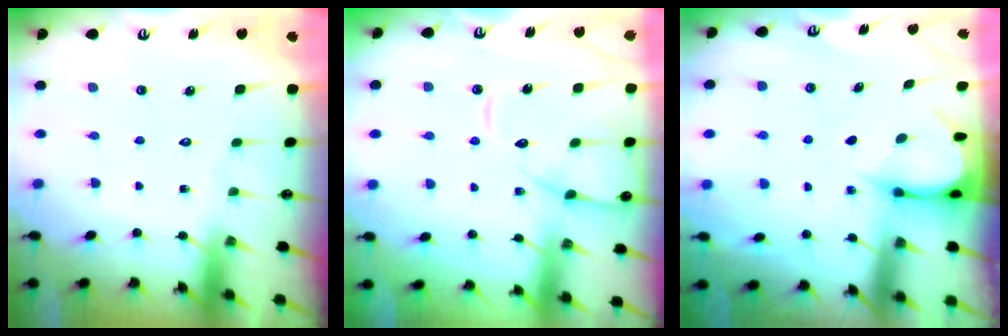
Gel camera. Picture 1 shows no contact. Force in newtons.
{"total": 12.7, "press": 12.6, "slide": 1.2}
{"total": 3.7, "press": 3.7, "slide": 0.3}